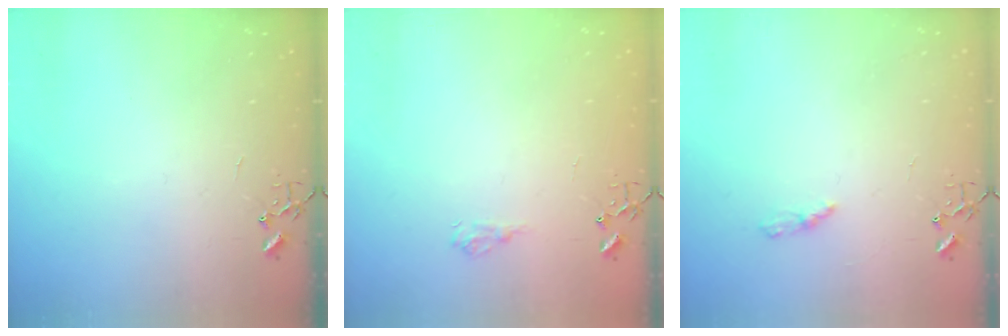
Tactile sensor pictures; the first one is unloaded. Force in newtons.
{"total": 6.6, "press": 6.5, "slide": 0.9}
{"total": 4.2, "press": 4.2, "slide": 0.5}